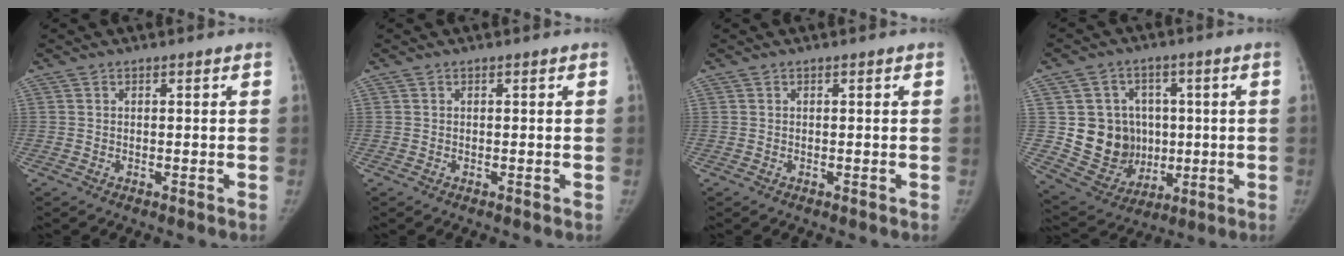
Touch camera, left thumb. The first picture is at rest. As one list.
[{"total": 0.0}, {"total": 0.0}, {"total": 13.5, "force": [0.5, 12.2, 5.5], "torque": [-0.053, 0.001, 0.036]}]